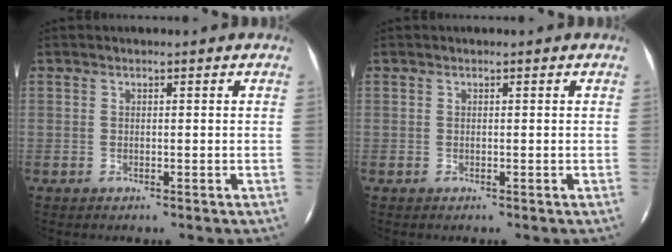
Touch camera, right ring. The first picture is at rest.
{"total": 0.0}